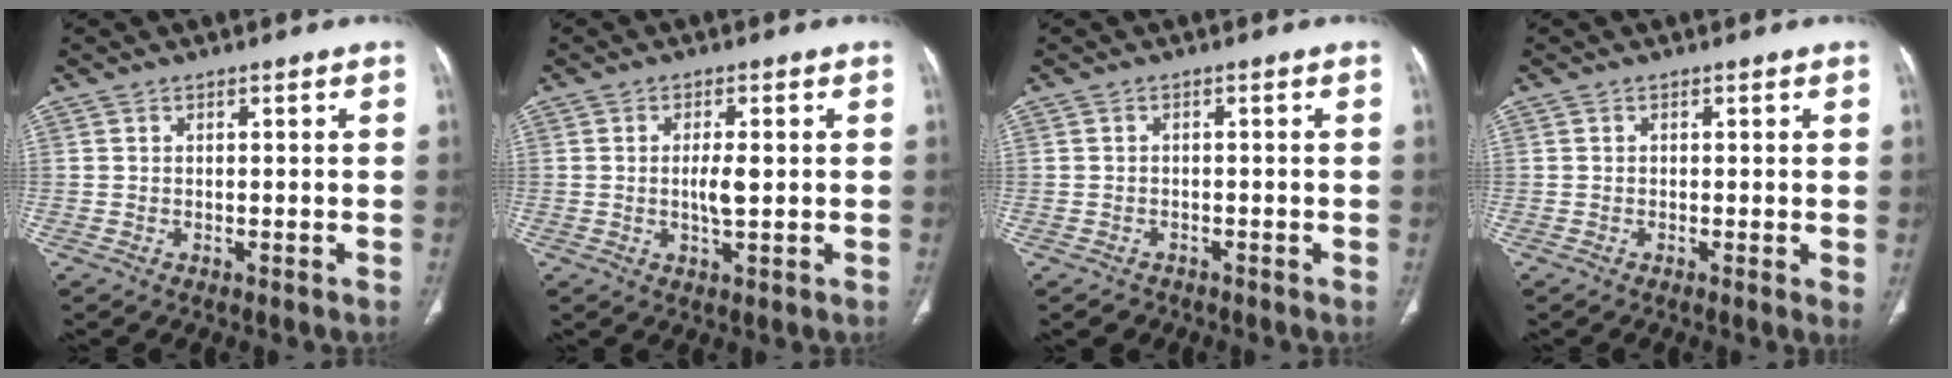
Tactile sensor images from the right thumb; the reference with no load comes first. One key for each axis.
{"total": 3.9, "fx": 0.2, "fy": 1.1, "fz": 3.8, "tx": -0.070, "ty": -0.004, "tz": 0.004}
{"total": 1.6, "fx": -1.1, "fy": 1.2, "fz": 0.0, "tx": -0.003, "ty": 0.003, "tz": -0.018}
{"total": 1.5, "fx": 0.0, "fy": 0.3, "fz": 1.4, "tx": -0.022, "ty": -0.006, "tz": -0.003}